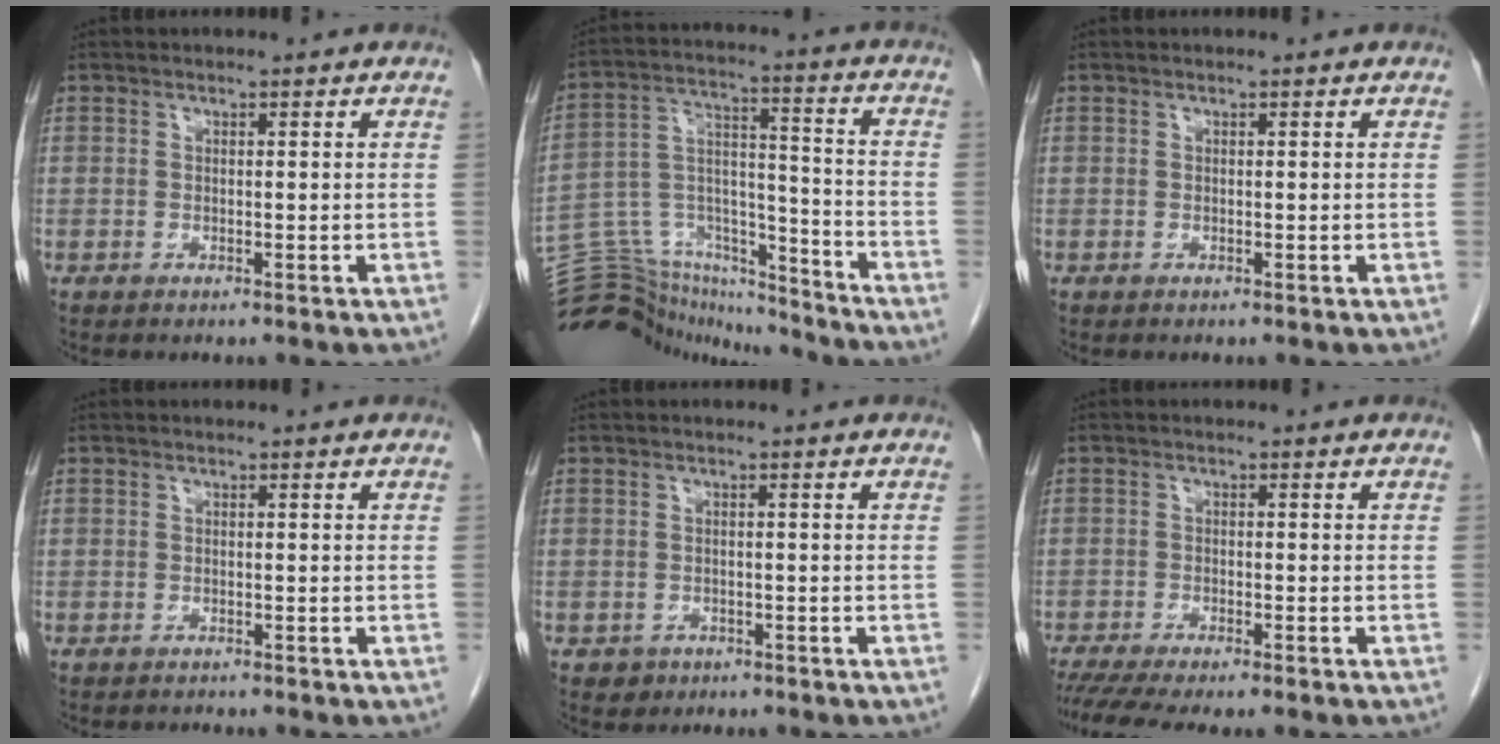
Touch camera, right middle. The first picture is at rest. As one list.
[{"total": 20.1, "force": [-19.5, 4.0, 2.9], "torque": [-0.073, 0.048, -0.307]}, {"total": 0.0}, {"total": 0.6, "force": [-0.6, 0.2, -0.2], "torque": [-0.006, -0.003, -0.013]}, {"total": 1.7, "force": [-0.9, 1.4, 0.2], "torque": [-0.002, 0.006, -0.010]}, {"total": 7.6, "force": [-6.2, 0.7, 4.3], "torque": [-0.063, -0.011, -0.097]}]